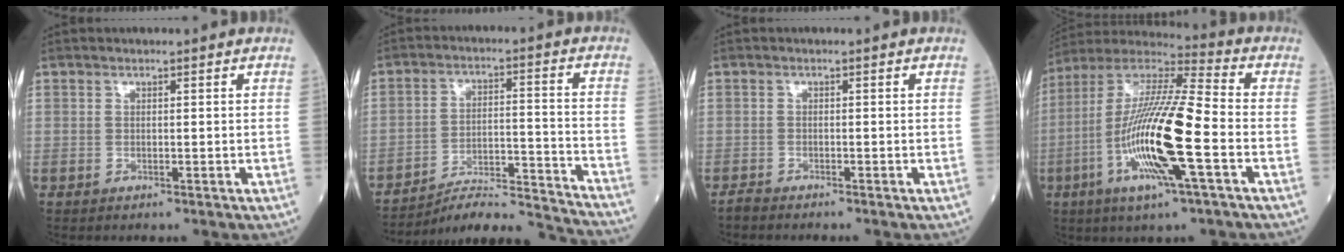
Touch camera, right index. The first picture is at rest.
{"total": 16.7, "force": [-16.3, -1.6, 3.2], "torque": [-0.048, 0.005, -0.246]}
{"total": 1.4, "force": [-1.3, -0.1, 0.2], "torque": [-0.012, -0.004, -0.027]}
{"total": 19.0, "force": [-5.0, 1.5, 18.2], "torque": [-0.371, -0.011, -0.098]}